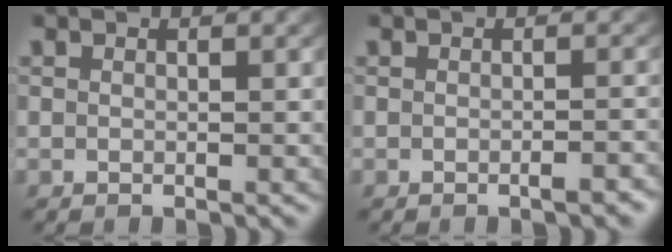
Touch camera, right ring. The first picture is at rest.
{"total": 1.0, "force": [-0.8, -0.1, 0.5], "torque": [-0.006, 0.005, -0.016]}